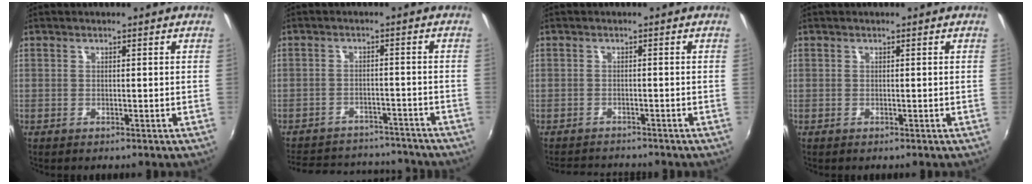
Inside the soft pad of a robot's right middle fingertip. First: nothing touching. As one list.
[{"total": 18.0, "force": [-15.6, 6.5, 6.0], "torque": [-0.139, 0.024, -0.201]}, {"total": 4.2, "force": [-3.9, 1.4, 0.5], "torque": [-0.025, 0.005, -0.066]}, {"total": 0.0}]